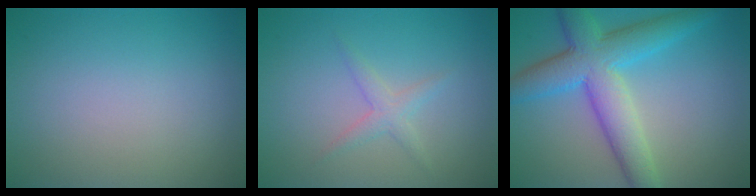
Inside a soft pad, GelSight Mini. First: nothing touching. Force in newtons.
{"total": 1.6, "press": 1.6, "slide": 0.1}
{"total": 7.5, "press": 7.5, "slide": 0.2}